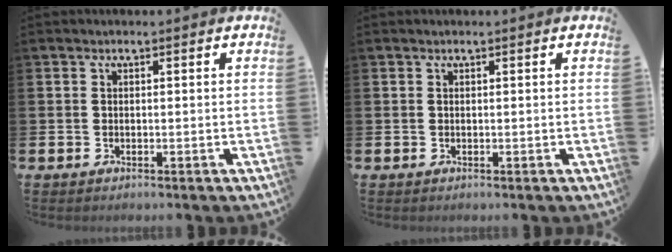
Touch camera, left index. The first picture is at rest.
{"total": 0.0}